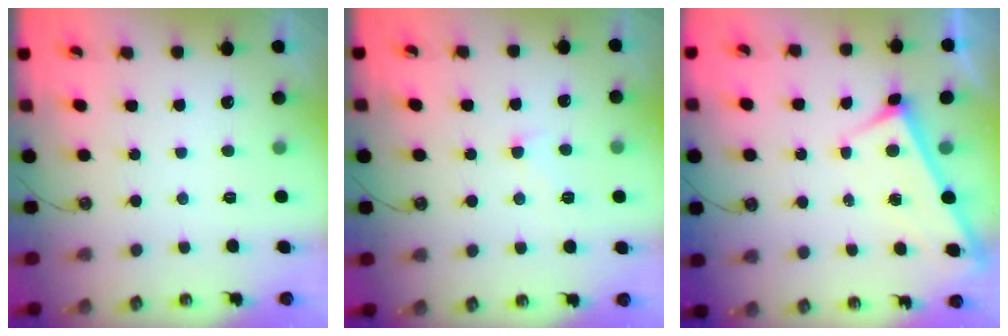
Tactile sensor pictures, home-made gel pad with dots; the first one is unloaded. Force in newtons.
{"total": 1.1, "press": 1.0, "slide": 0.4}
{"total": 3.1, "press": 3.1, "slide": 0.1}